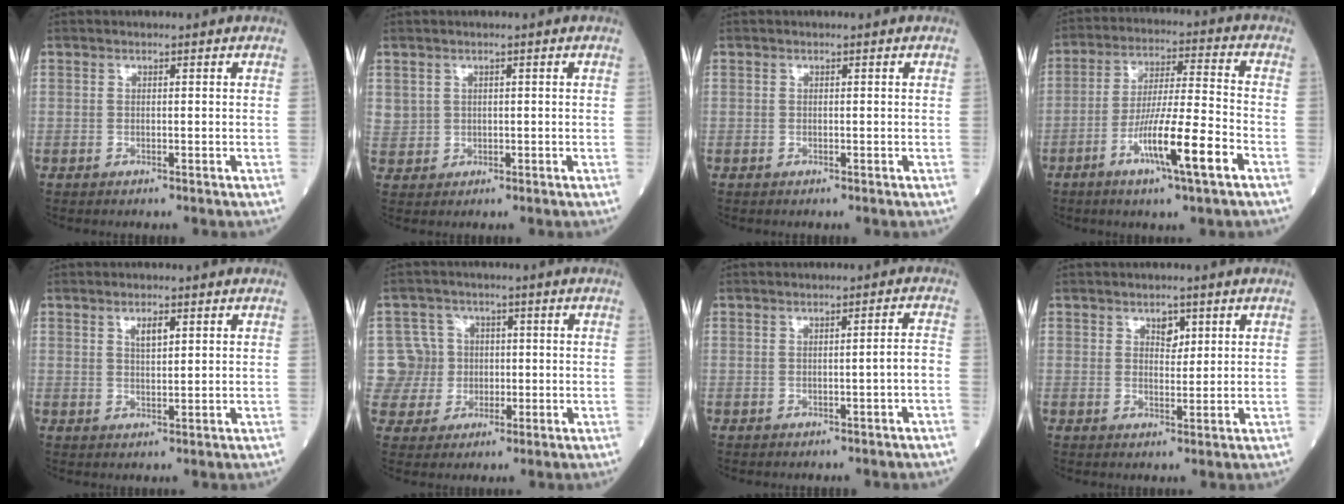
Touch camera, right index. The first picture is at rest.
{"total": 2.5, "force": [1.0, 2.3, 0.4], "torque": [-0.003, 0.009, 0.024]}
{"total": 0.0}
{"total": 11.0, "force": [-5.0, 0.0, 9.9], "torque": [-0.178, -0.007, -0.092]}
{"total": 2.4, "force": [1.2, 0.7, 2.0], "torque": [-0.036, 0.000, 0.023]}
{"total": 6.4, "force": [0.4, 6.4, -0.1], "torque": [0.014, 0.018, 0.010]}
{"total": 1.9, "force": [-0.9, -0.2, 1.7], "torque": [-0.021, 0.001, -0.015]}
{"total": 2.5, "force": [1.3, 1.4, 1.5], "torque": [-0.017, -0.001, 0.022]}